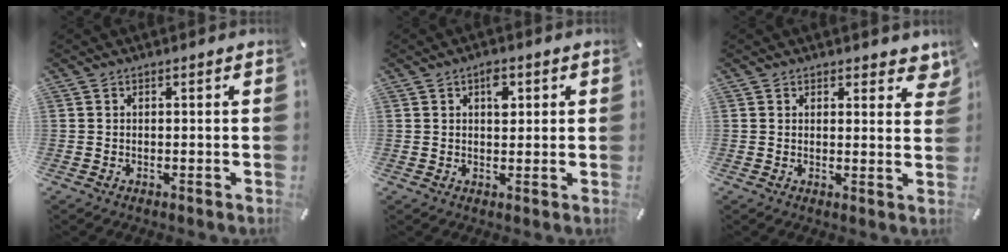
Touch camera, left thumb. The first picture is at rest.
{"total": 3.8, "force": [1.4, 2.3, 2.6], "torque": [-0.024, -0.006, 0.016]}
{"total": 3.6, "force": [2.5, 2.1, 1.4], "torque": [-0.002, -0.013, 0.040]}